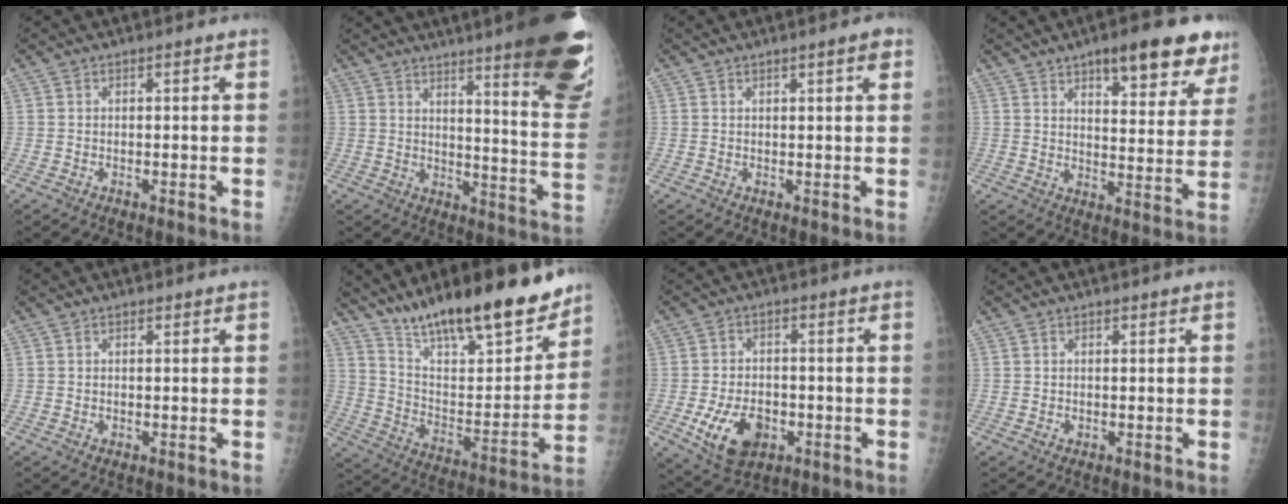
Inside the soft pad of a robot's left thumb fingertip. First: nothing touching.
{"total": 25.0, "force": [16.7, 3.3, 18.3], "torque": [-0.199, -0.102, 0.212]}
{"total": 2.4, "force": [1.3, 0.3, 2.0], "torque": [-0.025, -0.003, 0.017]}
{"total": 16.0, "force": [10.3, 5.5, 11.0], "torque": [-0.098, -0.049, 0.141]}
{"total": 0.7, "force": [0.2, 0.6, 0.3], "torque": [-0.001, 0.000, 0.003]}
{"total": 23.6, "force": [18.2, 6.2, 13.7], "torque": [-0.181, -0.092, 0.305]}
{"total": 10.1, "force": [-3.3, 6.7, 6.8], "torque": [-0.104, 0.004, -0.045]}
{"total": 0.7, "force": [0.2, 0.6, 0.3], "torque": [0.000, -0.001, 0.004]}